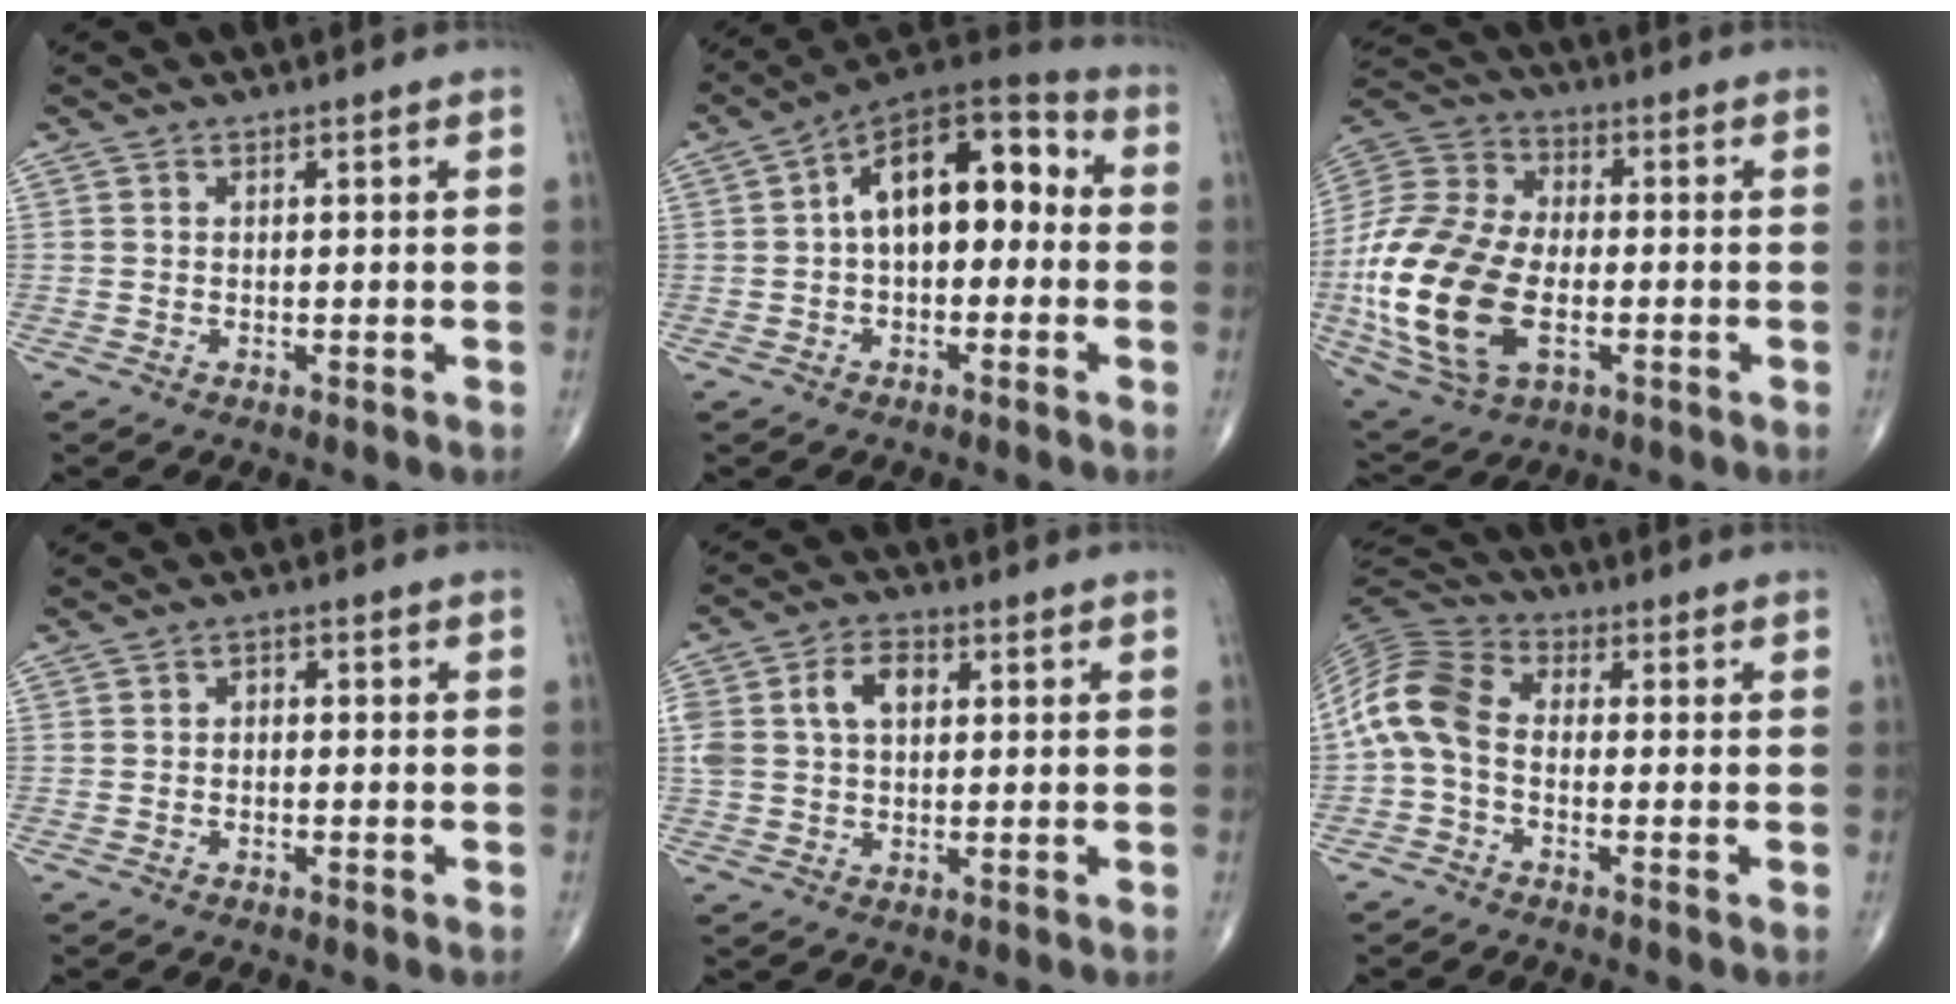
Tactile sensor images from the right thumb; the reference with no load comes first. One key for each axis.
{"total": 15.2, "fx": 0.9, "fy": 8.6, "fz": 12.5, "tx": -0.157, "ty": 0.048, "tz": -0.001}
{"total": 23.4, "fx": -4.2, "fy": 13.7, "fz": 18.5, "tx": -0.396, "ty": 0.003, "tz": -0.071}
{"total": 1.3, "fx": -0.4, "fy": 0.9, "fz": 0.8, "tx": -0.006, "ty": 0.012, "tz": -0.011}
{"total": 8.9, "fx": 2.0, "fy": 6.1, "fz": 6.2, "tx": -0.124, "ty": 0.020, "tz": 0.039}
{"total": 9.9, "fx": -1.3, "fy": 6.2, "fz": 7.6, "tx": -0.155, "ty": 0.029, "tz": -0.043}